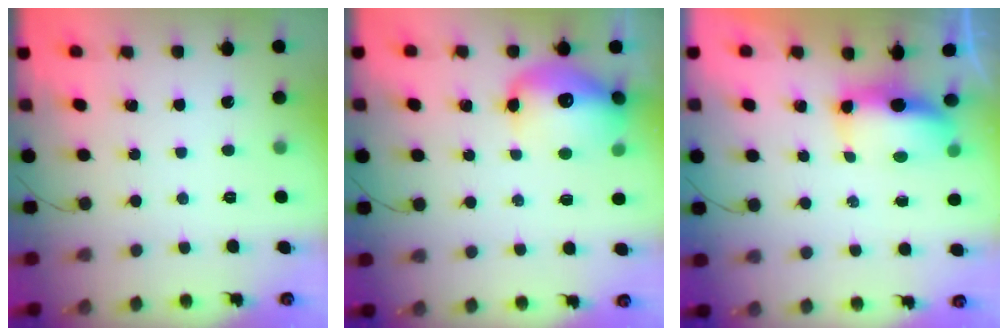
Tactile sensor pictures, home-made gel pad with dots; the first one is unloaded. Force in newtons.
{"total": 14.6, "press": 14.2, "slide": 3.4}
{"total": 7.0, "press": 6.9, "slide": 1.2}